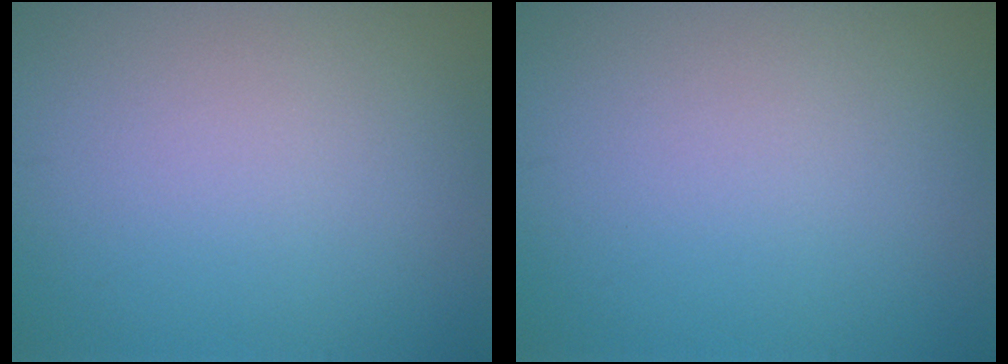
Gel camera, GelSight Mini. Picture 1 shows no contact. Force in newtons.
{"total": 0.0}